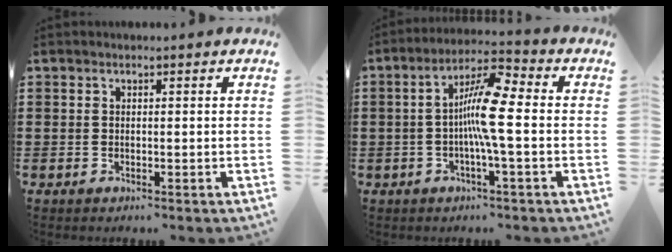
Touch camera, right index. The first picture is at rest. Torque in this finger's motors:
{"motor_torque": [1.73, 0.41, 0.70, 0.21]}